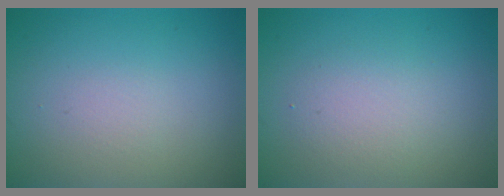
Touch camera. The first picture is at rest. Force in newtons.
{"total": 2.4, "press": 2.4, "slide": 0.1}